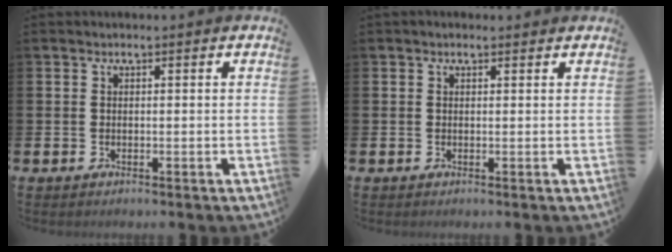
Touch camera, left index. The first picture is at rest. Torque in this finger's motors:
{"motor_torque": [0.95, -1.19, 0.32, 0.04]}